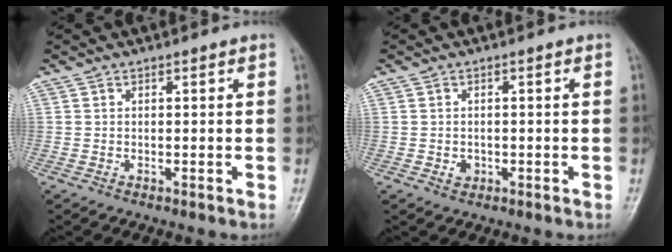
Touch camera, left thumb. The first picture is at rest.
{"total": 1.7, "force": [-0.6, 1.4, 0.8], "torque": [-0.007, 0.005, -0.006]}